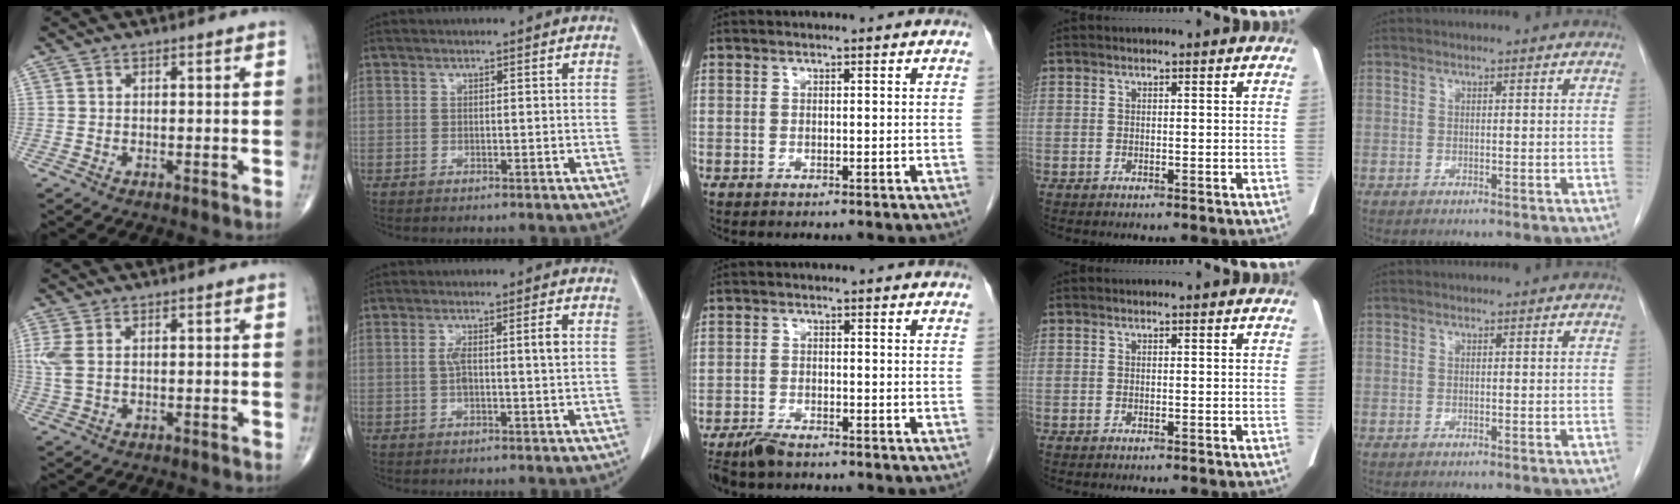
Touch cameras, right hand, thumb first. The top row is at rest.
{"thumb": {"total": 4.2, "force": [0.9, 2.4, 3.4], "torque": [-0.104, 0.009, 0.024]}, "index": {"total": 4.6, "force": [0.4, 0.6, 4.6], "torque": [-0.089, 0.013, 0.009]}, "middle": {"total": 4.0, "force": [-3.4, 1.1, 1.8], "torque": [-0.038, -0.008, -0.060]}}